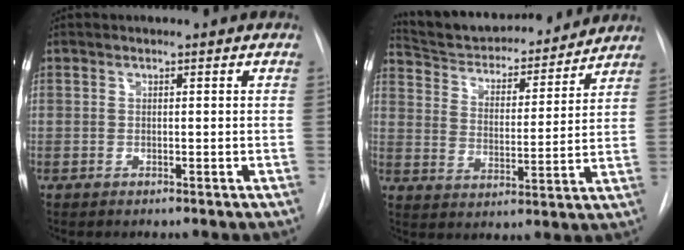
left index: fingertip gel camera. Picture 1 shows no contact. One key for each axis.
{"total": 18.3, "fx": 17.0, "fy": 4.2, "fz": 5.2, "tx": -0.079, "ty": 0.002, "tz": 0.256}